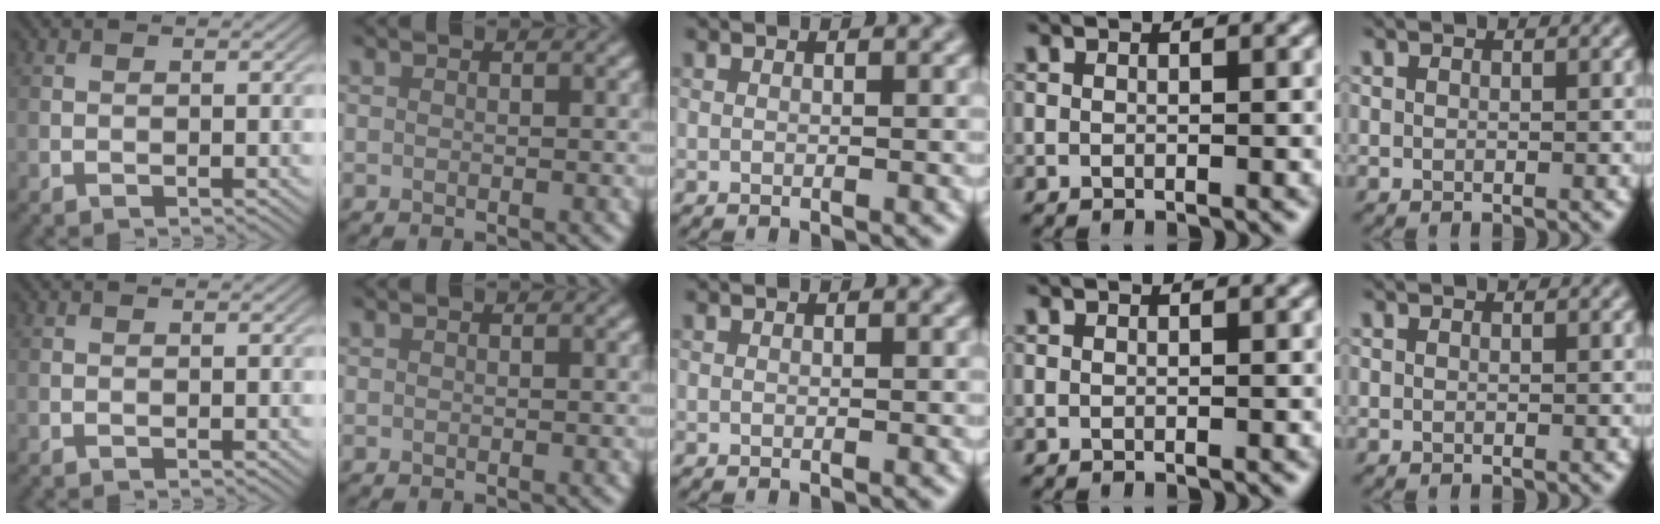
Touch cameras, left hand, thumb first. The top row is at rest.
{}